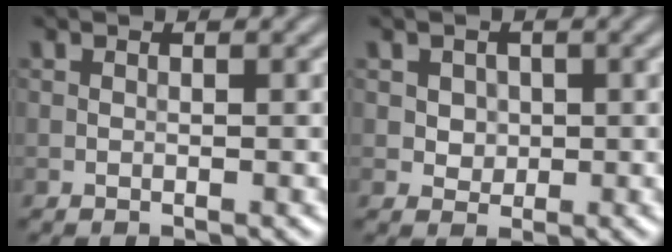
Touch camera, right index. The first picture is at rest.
{"total": 2.0, "force": [0.5, 1.7, 0.9], "torque": [-0.016, 0.002, 0.018]}